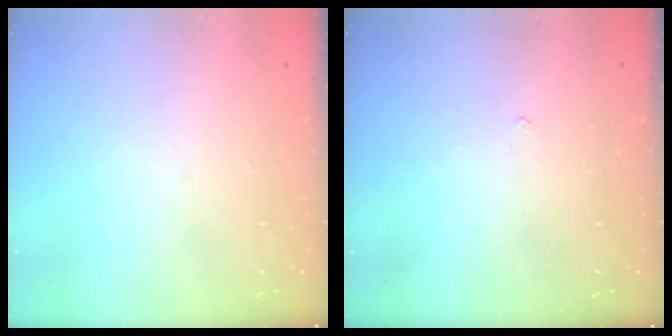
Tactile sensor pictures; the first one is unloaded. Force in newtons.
{"total": 1.9, "press": 1.9, "slide": 0.4}